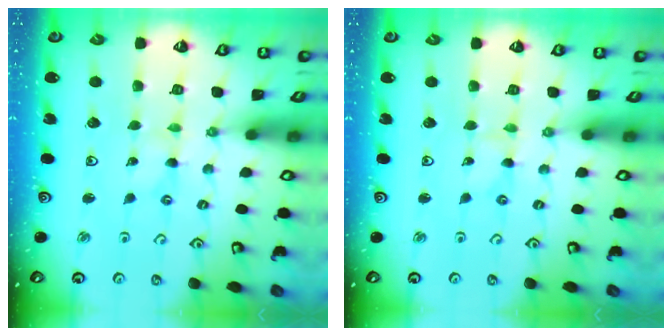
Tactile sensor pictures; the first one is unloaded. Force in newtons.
{"total": 0.0}